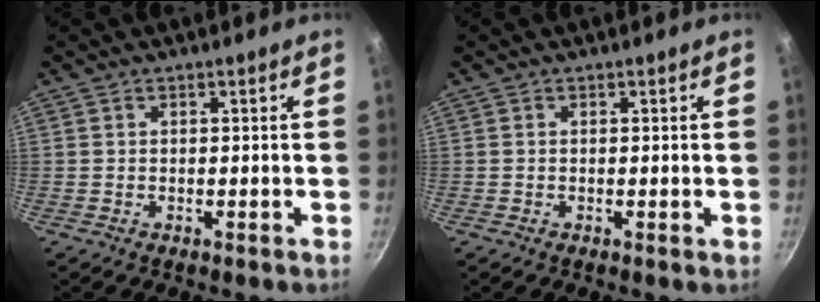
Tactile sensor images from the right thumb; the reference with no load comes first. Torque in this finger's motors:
{"motor_torque": [-0.41, -0.15, 0.36, -0.10, 0.01]}